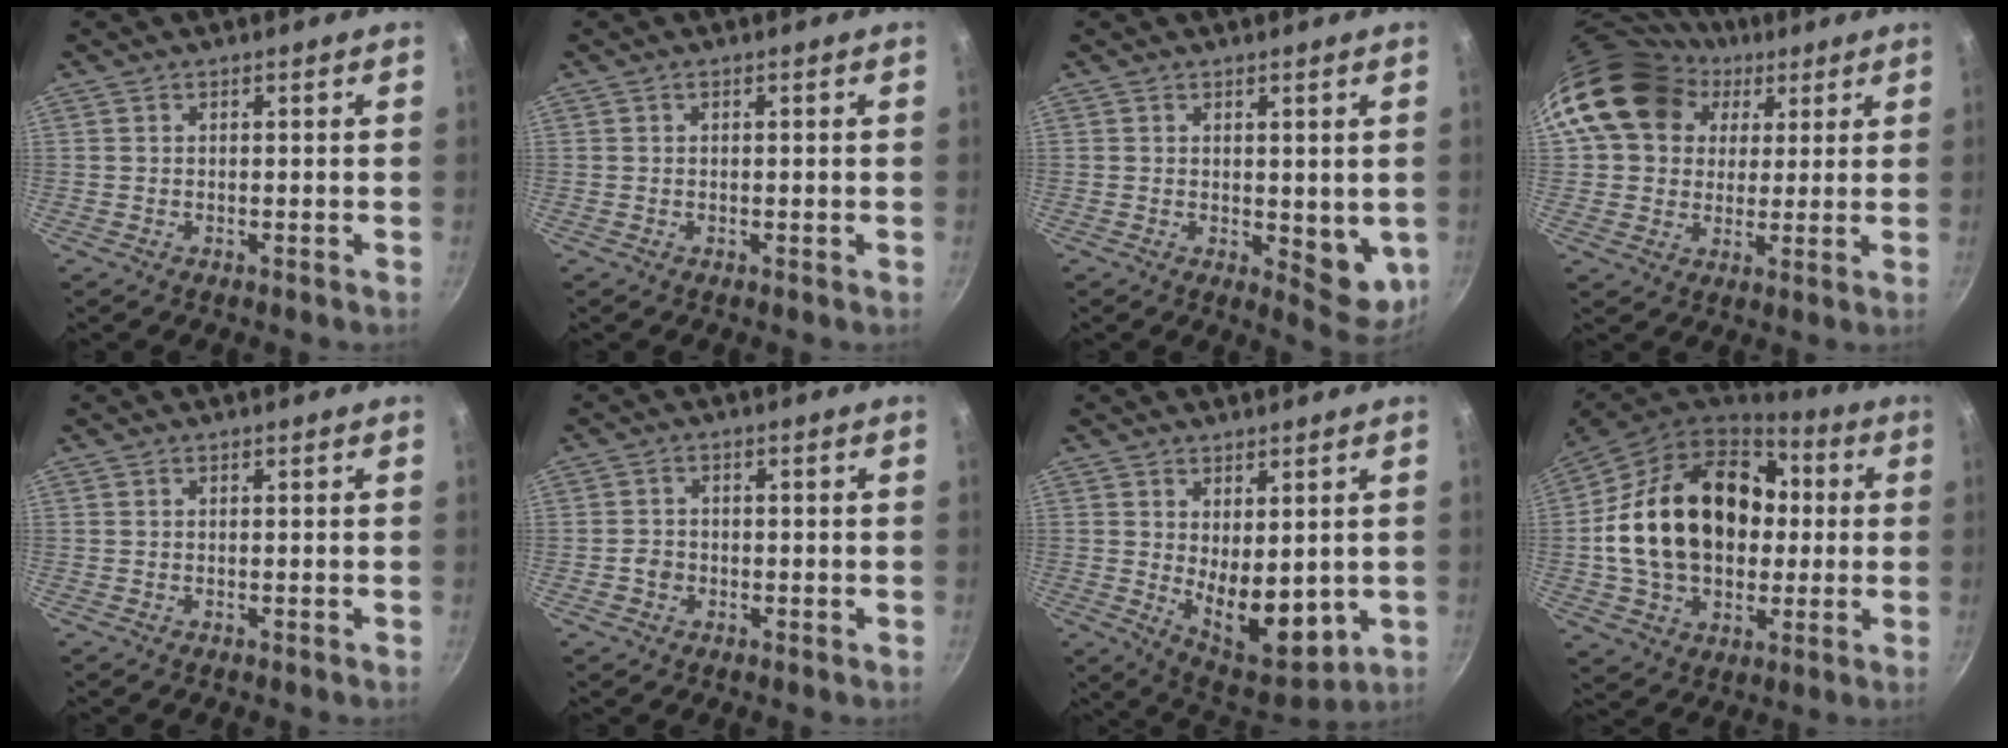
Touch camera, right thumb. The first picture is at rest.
{"total": 0.5, "force": [0.0, 0.2, 0.5], "torque": [-0.007, 0.001, 0.000]}
{"total": 7.1, "force": [0.3, 3.7, 6.1], "torque": [-0.057, -0.017, 0.011]}
{"total": 17.4, "force": [6.2, 13.9, 8.3], "torque": [-0.123, 0.018, 0.103]}
{"total": 0.0}
{"total": 2.6, "force": [-0.8, 2.3, 0.9], "torque": [-0.004, 0.013, -0.013]}
{"total": 11.6, "force": [0.5, 6.3, 9.8], "torque": [-0.114, -0.036, 0.031]}
{"total": 25.7, "force": [2.1, 18.5, 17.6], "torque": [-0.286, 0.037, 0.039]}